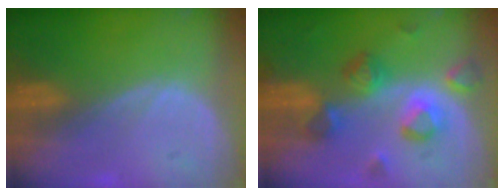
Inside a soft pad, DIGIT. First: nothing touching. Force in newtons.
{"total": 8.0, "press": 7.7, "slide": 2.1}